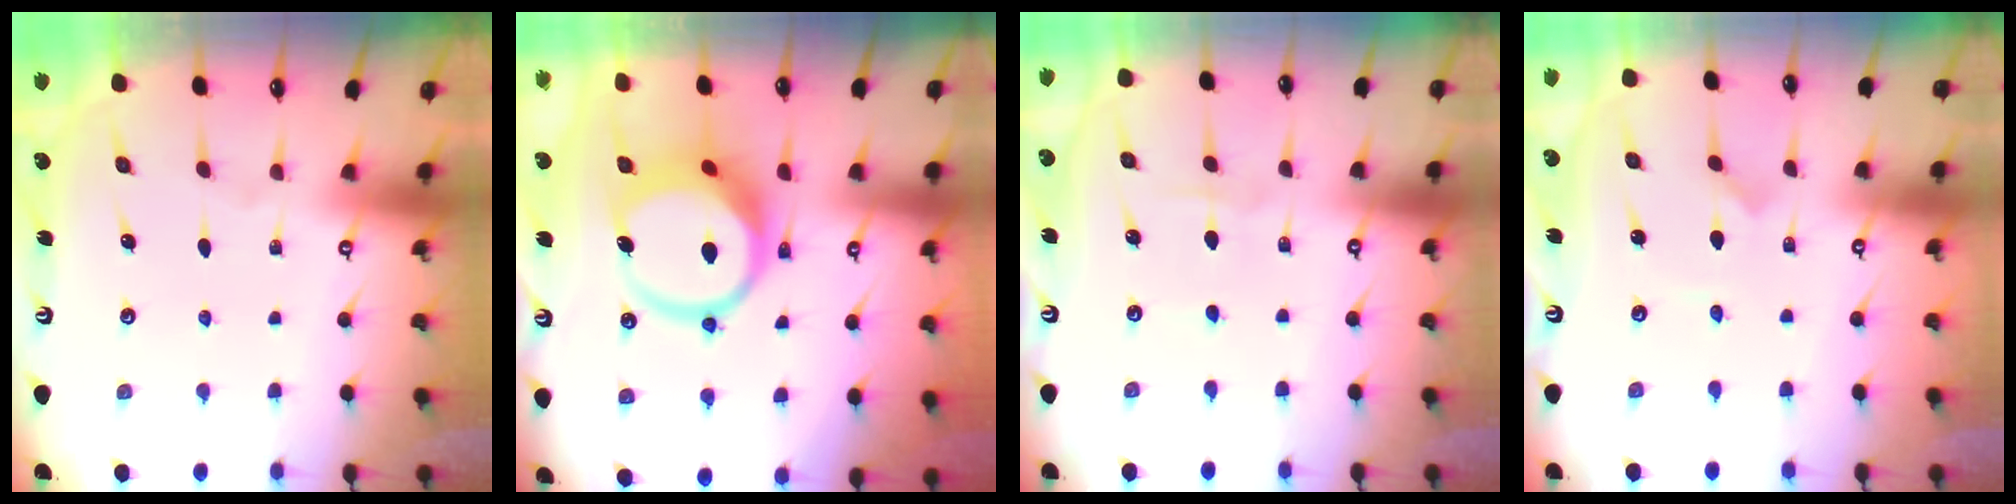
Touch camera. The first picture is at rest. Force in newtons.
{"total": 12.2, "press": 12.1, "slide": 1.5}
{"total": 1.8, "press": 1.7, "slide": 0.2}
{"total": 0.0}